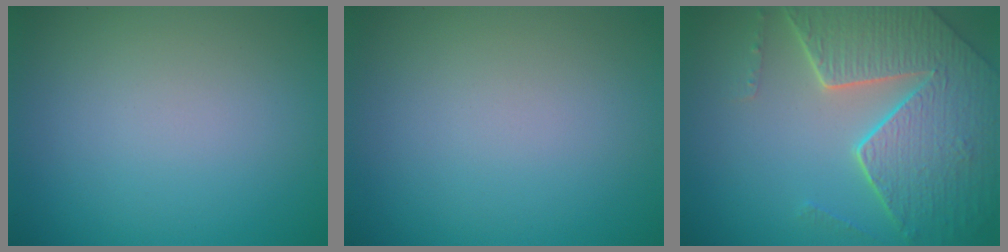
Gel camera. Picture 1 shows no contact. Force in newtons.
{"total": 0.0}
{"total": 8.3, "press": 5.8, "slide": 5.9}